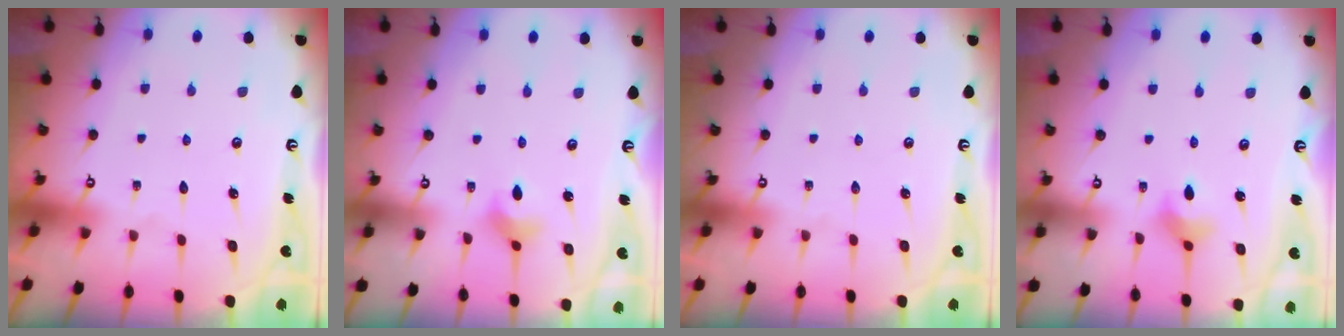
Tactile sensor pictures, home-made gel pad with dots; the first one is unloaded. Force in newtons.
{"total": 3.4, "press": 3.4, "slide": 0.5}
{"total": 0.0}
{"total": 3.4, "press": 3.4, "slide": 0.6}